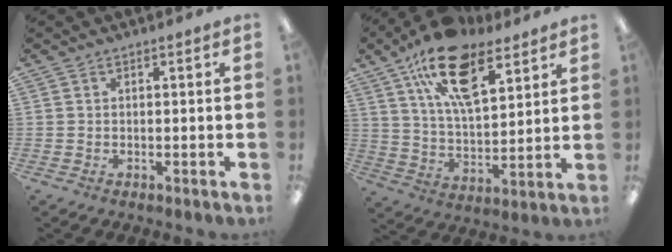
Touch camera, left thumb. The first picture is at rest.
{"total": 19.0, "force": [11.3, 9.0, 12.3], "torque": [-0.207, -0.044, 0.198]}